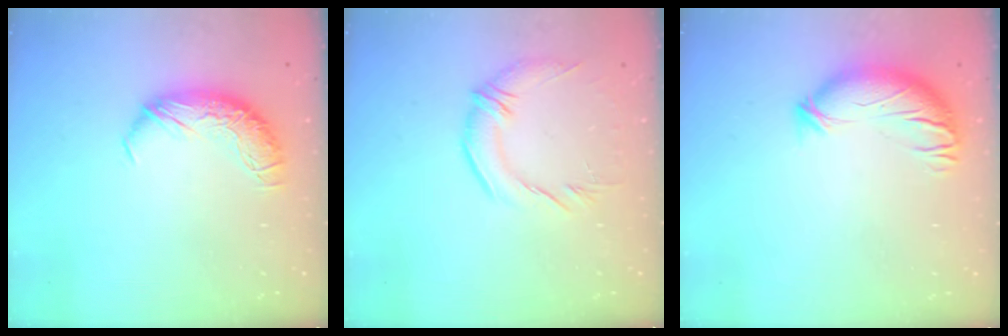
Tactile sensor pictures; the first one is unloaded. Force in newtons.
{"total": 2.7, "press": 1.0, "slide": 2.5}
{"total": 3.8, "press": 2.8, "slide": 2.6}